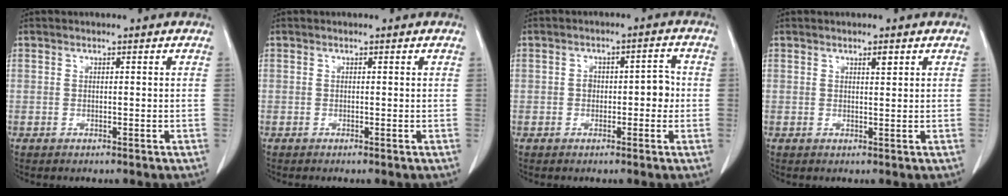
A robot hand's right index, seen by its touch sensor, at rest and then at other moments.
{"total": 0.0}
{"total": 4.2, "force": [-0.5, 2.3, 3.5], "torque": [-0.041, 0.021, -0.006]}
{"total": 1.1, "force": [0.7, 0.2, 0.9], "torque": [-0.018, -0.003, 0.011]}